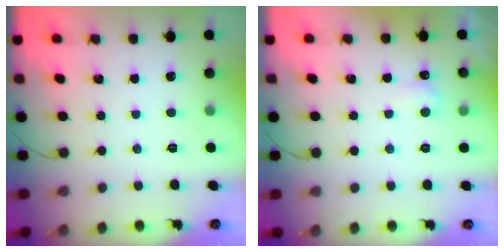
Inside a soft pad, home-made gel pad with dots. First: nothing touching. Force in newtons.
{"total": 3.0, "press": 2.9, "slide": 0.8}